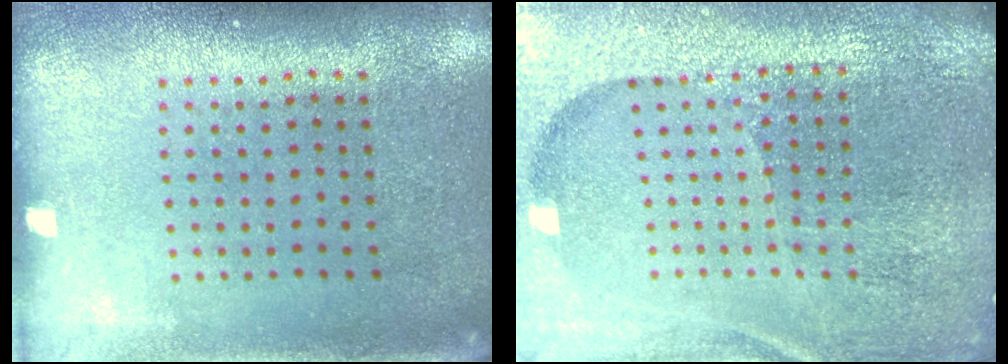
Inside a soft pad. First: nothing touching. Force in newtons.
{"total": 5.1, "press": 4.8, "slide": 1.8}